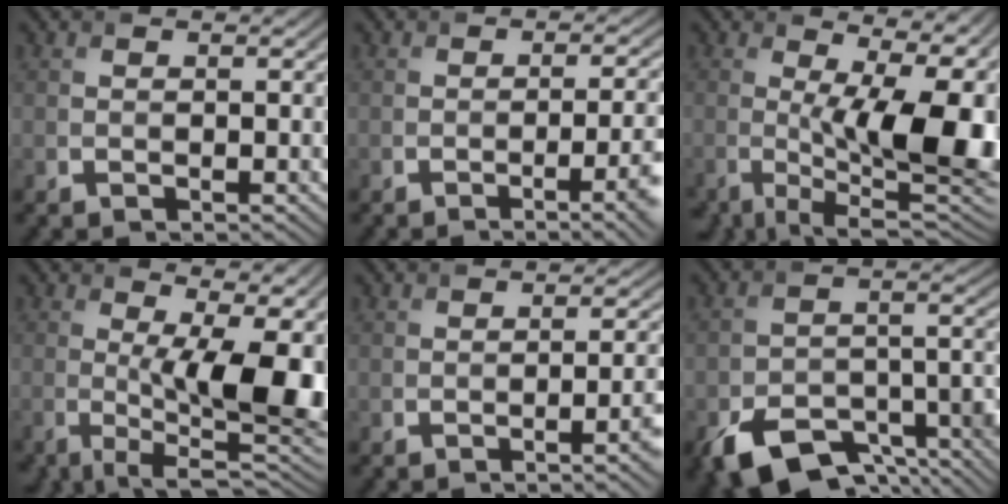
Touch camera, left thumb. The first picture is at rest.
{"total": 5.7, "force": [-1.9, 1.6, 5.1], "torque": [-0.065, -0.003, -0.025]}
{"total": 13.8, "force": [0.1, 4.5, 13.0], "torque": [-0.172, 0.003, 0.007]}
{"total": 12.6, "force": [0.6, 4.1, 11.9], "torque": [-0.165, 0.003, 0.013]}
{"total": 4.1, "force": [-1.5, 1.1, 3.6], "torque": [-0.038, 0.005, -0.025]}
{"total": 12.5, "force": [-7.9, 6.3, 7.3], "torque": [-0.127, -0.029, -0.129]}